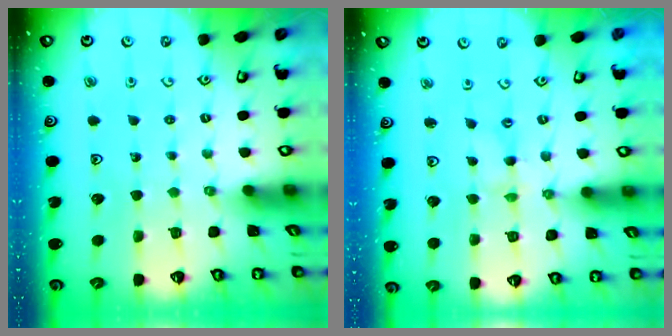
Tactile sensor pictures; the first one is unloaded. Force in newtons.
{"total": 2.3, "press": 2.3, "slide": 0.3}